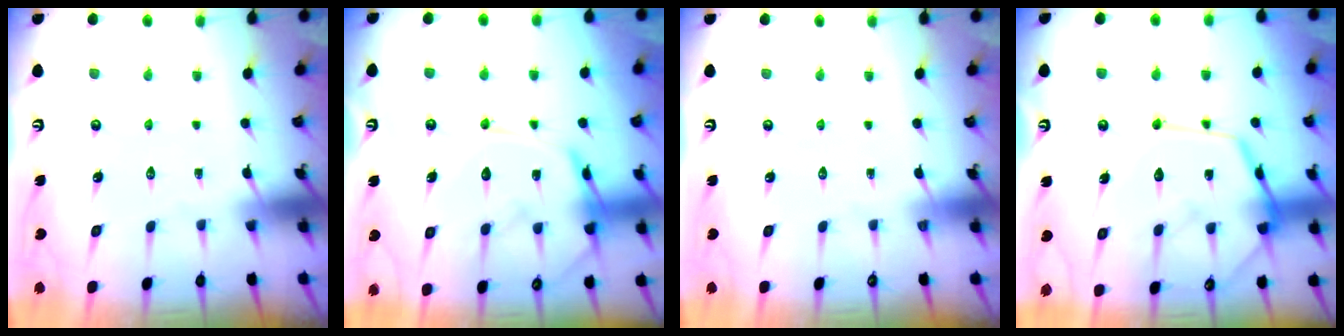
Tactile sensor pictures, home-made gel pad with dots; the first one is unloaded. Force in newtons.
{"total": 16.3, "press": 16.2, "slide": 1.5}
{"total": 0.0}
{"total": 16.3, "press": 16.3, "slide": 1.4}